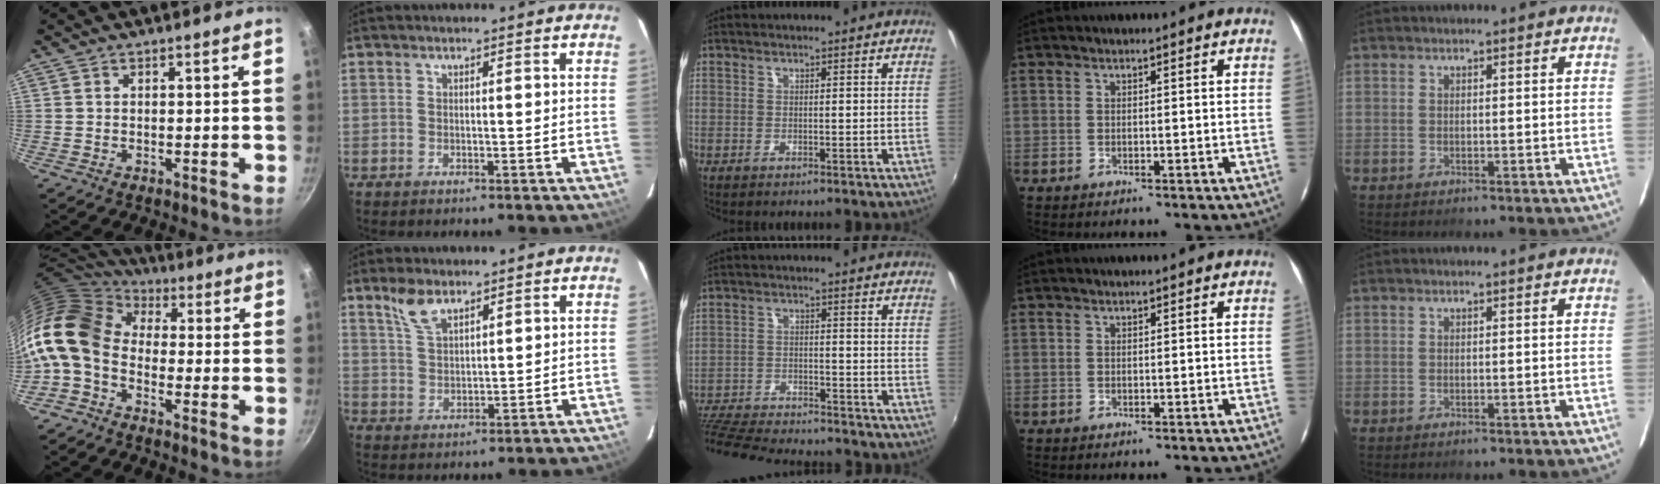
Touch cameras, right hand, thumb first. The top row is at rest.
{"thumb": {"total": 15.5, "force": [-0.4, 10.6, 11.2], "torque": [-0.219, 0.025, -0.031]}, "index": {"total": 5.3, "force": [3.9, 2.1, 3.0], "torque": [-0.058, 0.005, 0.082]}, "middle": {"total": 18.4, "force": [-16.6, 3.6, 7.2], "torque": [-0.161, -0.025, -0.260]}}